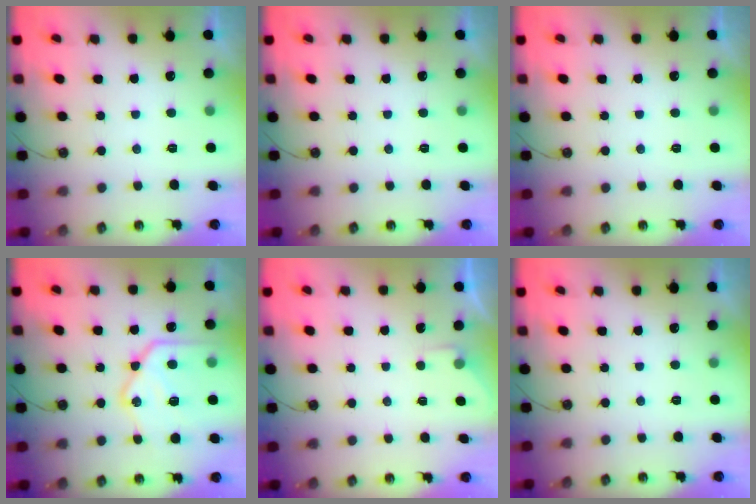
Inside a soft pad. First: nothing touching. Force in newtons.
{"total": 0.0}
{"total": 0.0}
{"total": 21.5, "press": 21.4, "slide": 2.2}
{"total": 2.9, "press": 2.8, "slide": 0.4}
{"total": 0.0}